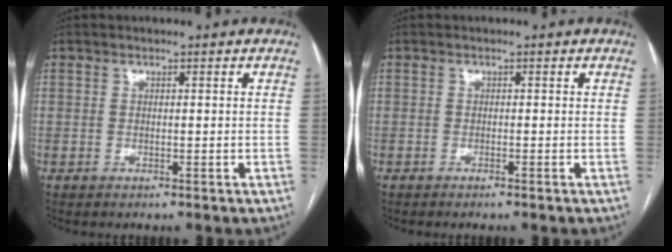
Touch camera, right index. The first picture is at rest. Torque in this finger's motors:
{"motor_torque": [0.06, 0.12, -0.03, 0.01]}